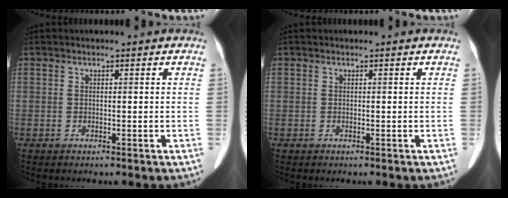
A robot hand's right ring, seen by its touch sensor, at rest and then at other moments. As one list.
[{"total": 0.0}]